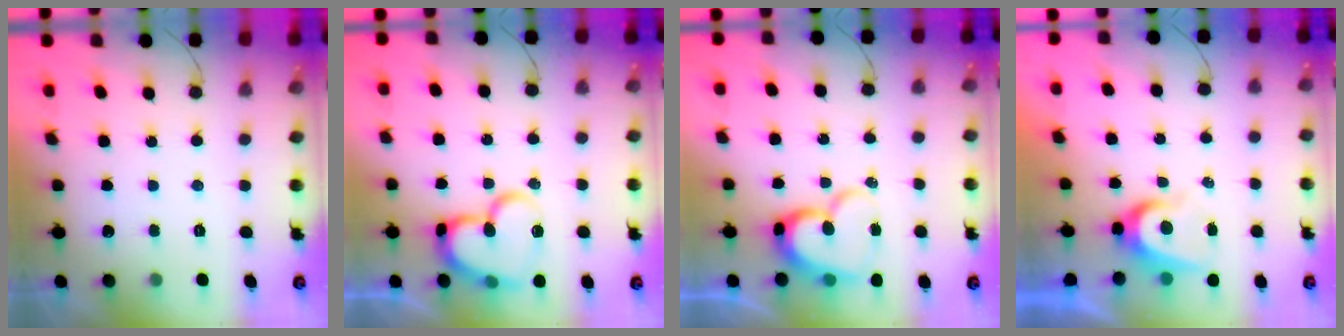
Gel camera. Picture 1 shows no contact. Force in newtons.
{"total": 15.9, "press": 15.8, "slide": 1.9}
{"total": 13.4, "press": 13.4, "slide": 1.3}
{"total": 6.8, "press": 6.8, "slide": 0.4}